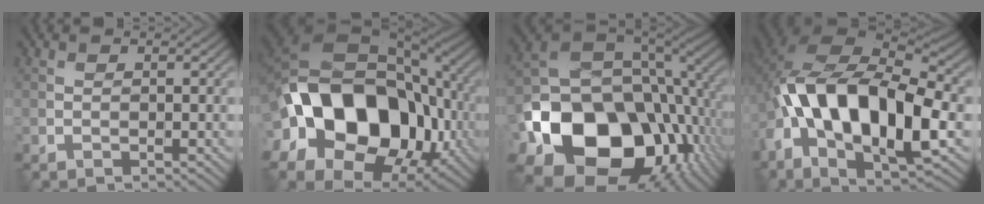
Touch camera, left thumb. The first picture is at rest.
{"total": 20.0, "force": [-3.1, 14.3, 13.6], "torque": [-0.273, -0.034, -0.022]}
{"total": 20.6, "force": [-6.3, 15.2, 12.3], "torque": [-0.263, -0.051, -0.082]}
{"total": 17.4, "force": [-3.3, 9.0, 14.5], "torque": [-0.283, -0.003, -0.058]}